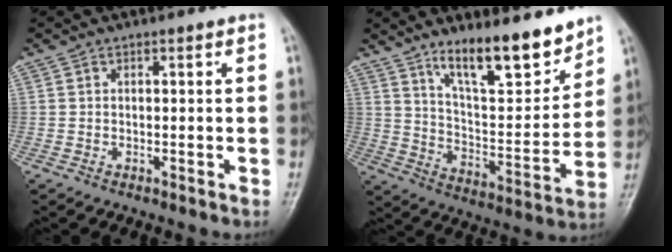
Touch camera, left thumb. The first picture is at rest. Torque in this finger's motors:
{"motor_torque": [0.60, 0.30, 1.38, -1.34, 0.24]}